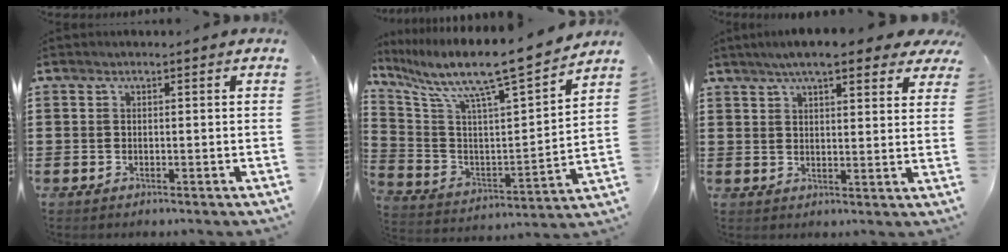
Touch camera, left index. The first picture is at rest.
{"total": 10.9, "force": [9.3, 0.6, 5.6], "torque": [-0.129, -0.078, 0.146]}
{"total": 6.9, "force": [5.6, 1.1, 4.0], "torque": [-0.084, -0.006, 0.098]}